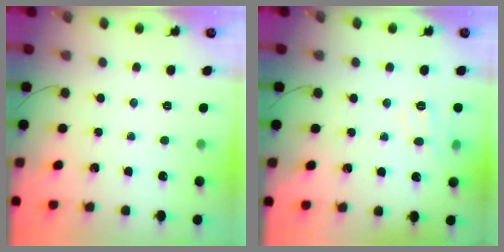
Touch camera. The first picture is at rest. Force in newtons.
{"total": 7.7, "press": 7.5, "slide": 1.5}